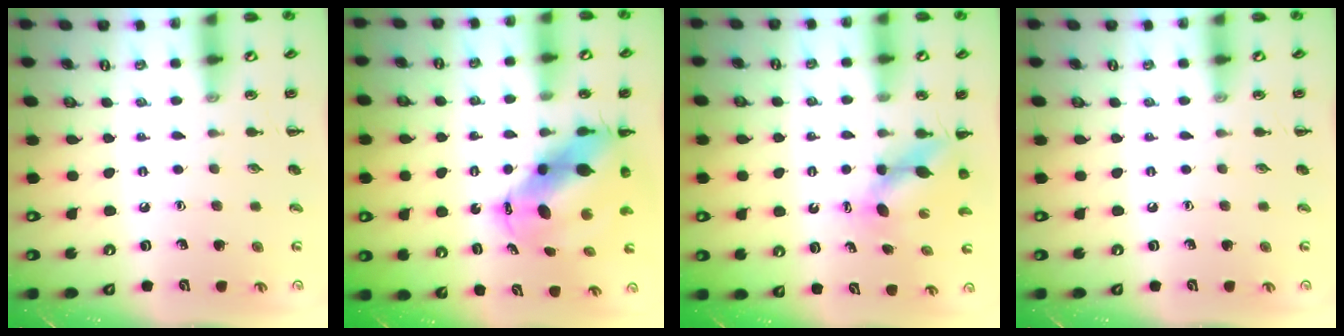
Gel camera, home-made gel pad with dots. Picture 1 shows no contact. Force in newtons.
{"total": 10.5, "press": 10.1, "slide": 2.8}
{"total": 5.7, "press": 5.7, "slide": 0.1}
{"total": 0.0}